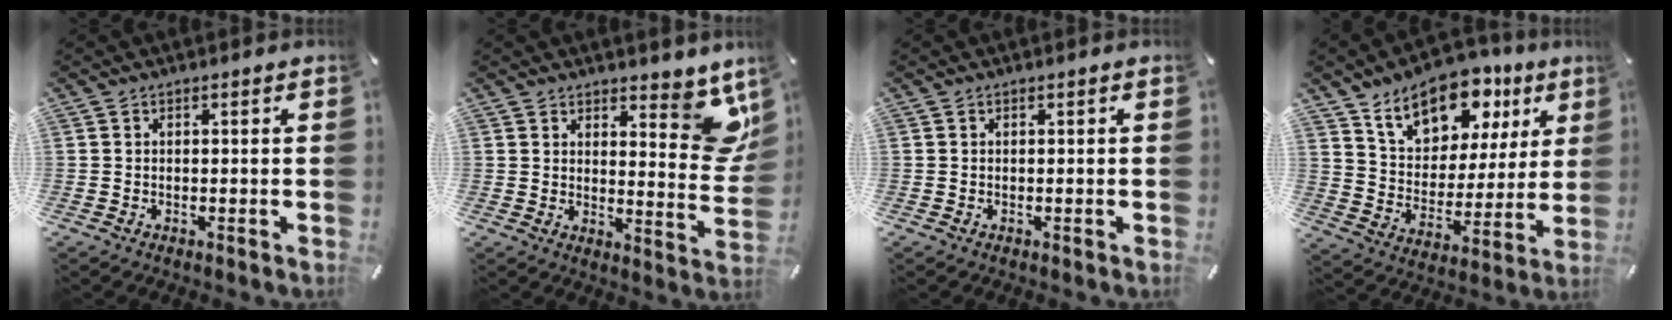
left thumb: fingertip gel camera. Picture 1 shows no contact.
{"total": 10.7, "force": [7.1, 4.7, 6.4], "torque": [-0.051, -0.059, 0.121]}
{"total": 0.0}
{"total": 15.6, "force": [10.8, 9.3, 6.5], "torque": [-0.108, -0.068, 0.188]}